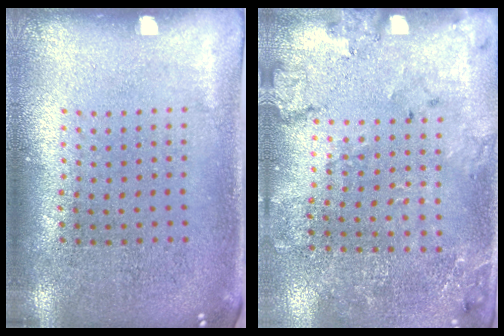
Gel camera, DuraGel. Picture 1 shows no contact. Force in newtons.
{"total": 1.7, "press": 1.6, "slide": 0.8}